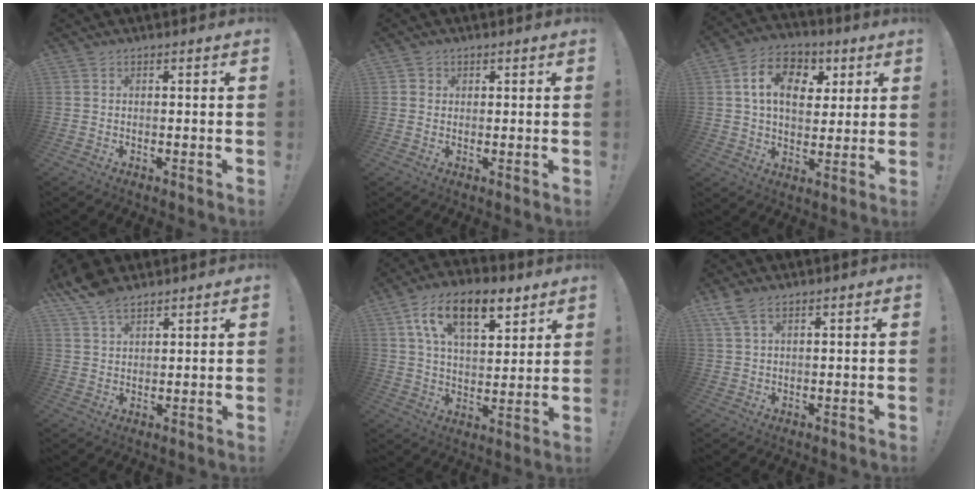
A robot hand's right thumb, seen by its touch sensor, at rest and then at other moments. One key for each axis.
{"total": 1.4, "fx": 0.6, "fy": 1.2, "fz": 0.3, "tx": 0.000, "ty": -0.002, "tz": 0.009}
{"total": 13.7, "fx": 4.4, "fy": 9.3, "fz": 9.1, "tx": -0.139, "ty": -0.010, "tz": 0.082}
{"total": 7.9, "fx": 6.3, "fy": 3.6, "fz": 3.1, "tx": -0.053, "ty": -0.036, "tz": 0.121}
{"total": 16.0, "fx": 8.6, "fy": 7.9, "fz": 11.0, "tx": -0.174, "ty": -0.030, "tz": 0.149}
{"total": 4.8, "fx": 3.2, "fy": 2.1, "fz": 2.8, "tx": -0.053, "ty": -0.009, "tz": 0.062}